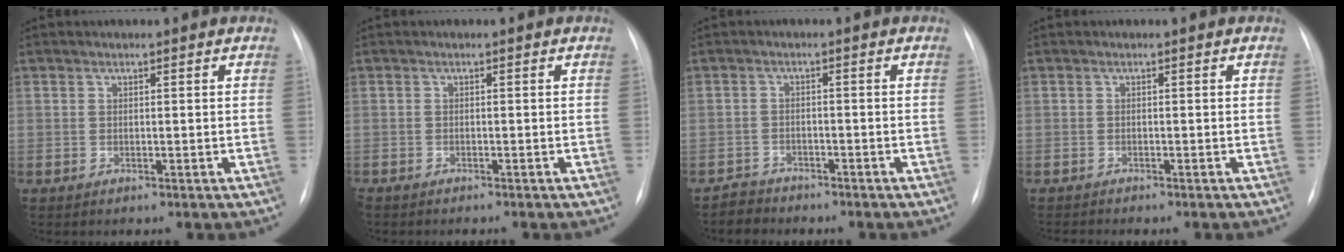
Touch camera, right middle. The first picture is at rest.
{"total": 1.8, "force": [-1.6, 0.2, 0.7], "torque": [-0.013, -0.004, -0.024]}
{"total": 2.6, "force": [-2.3, 0.9, -0.8], "torque": [0.012, -0.002, -0.043]}
{"total": 2.4, "force": [-2.2, -0.2, 1.0], "torque": [-0.005, -0.002, -0.029]}